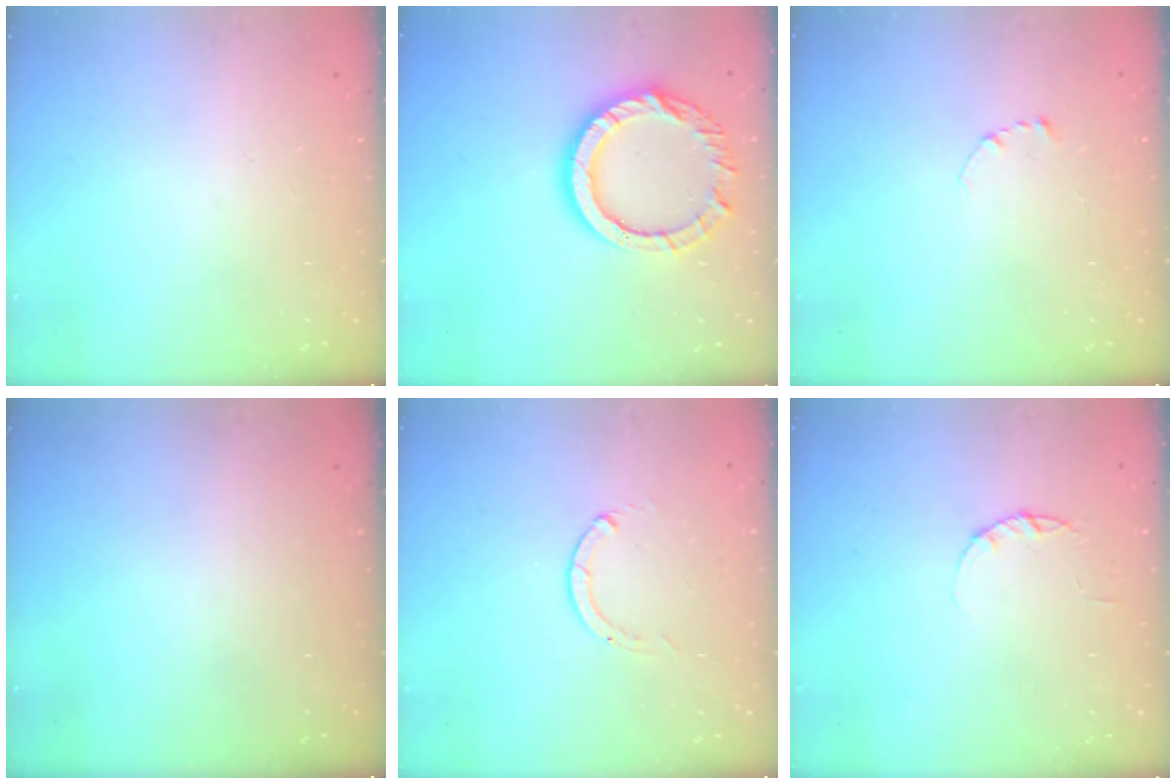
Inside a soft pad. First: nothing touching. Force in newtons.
{"total": 13.3, "press": 13.3, "slide": 1.3}
{"total": 2.3, "press": 2.3, "slide": 0.2}
{"total": 0.0}
{"total": 0.0}
{"total": 2.2, "press": 2.2, "slide": 0.4}